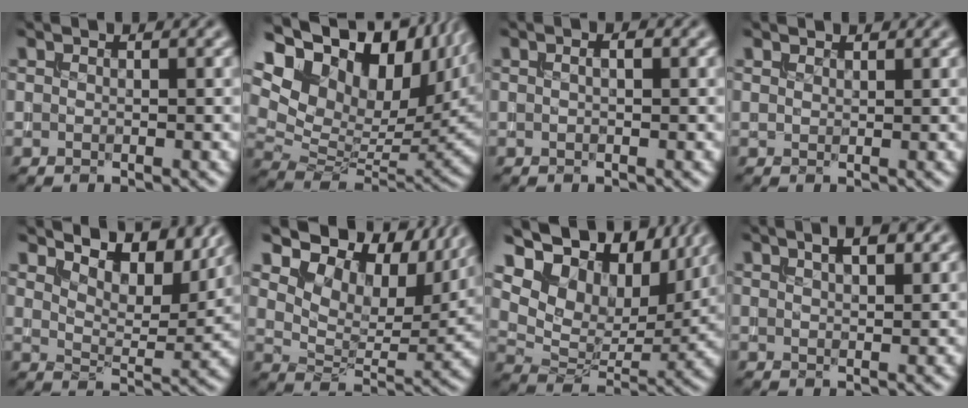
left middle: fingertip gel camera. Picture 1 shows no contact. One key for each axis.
{"total": 19.3, "fx": 9.1, "fy": 12.0, "fz": 12.2, "tx": -0.250, "ty": 0.051, "tz": 0.181}
{"total": 1.2, "fx": 0.5, "fy": 0.5, "fz": 1.0, "tx": -0.011, "ty": -0.005, "tz": 0.002}
{"total": 0.8, "fx": 0.8, "fy": 0.2, "fz": 0.0, "tx": 0.001, "ty": 0.003, "tz": 0.016}
{"total": 7.7, "fx": 6.4, "fy": 2.4, "fz": 3.7, "tx": -0.064, "ty": 0.001, "tz": 0.088}
{"total": 11.7, "fx": 7.8, "fy": 6.0, "fz": 6.3, "tx": -0.114, "ty": 0.003, "tz": 0.130}
{"total": 13.5, "fx": 8.7, "fy": 7.4, "fz": 7.2, "tx": -0.157, "ty": 0.027, "tz": 0.139}
{"total": 2.8, "fx": 1.6, "fy": 0.8, "fz": 2.1, "tx": -0.023, "ty": 0.005, "tz": 0.022}